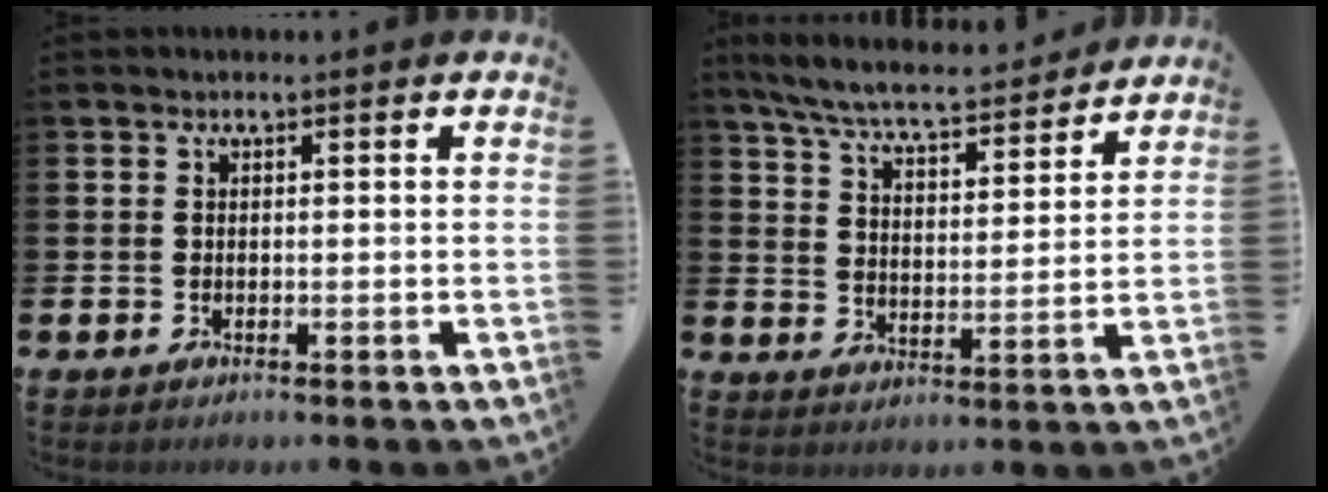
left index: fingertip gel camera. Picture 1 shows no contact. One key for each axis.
{"total": 7.2, "fx": 6.8, "fy": 0.8, "fz": 2.3, "tx": -0.072, "ty": -0.048, "tz": 0.117}